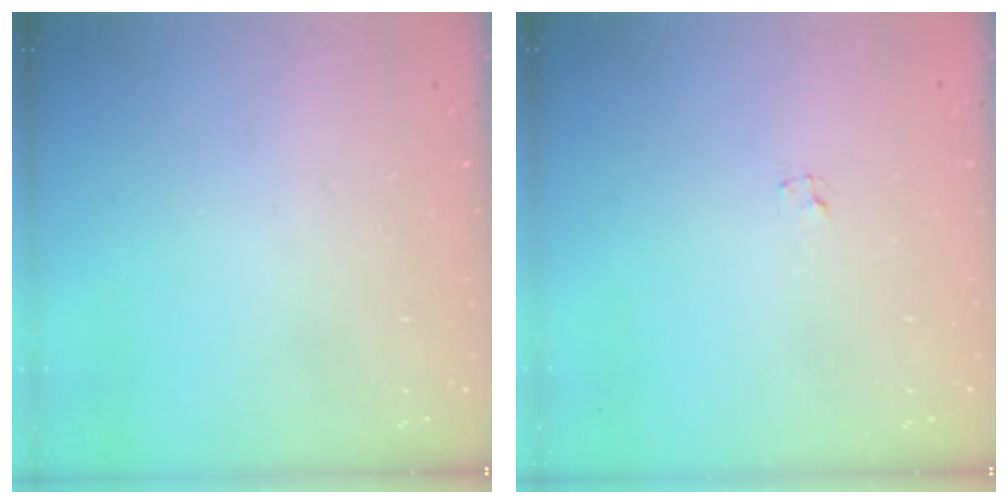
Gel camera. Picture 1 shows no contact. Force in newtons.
{"total": 1.2, "press": 1.2, "slide": 0.1}